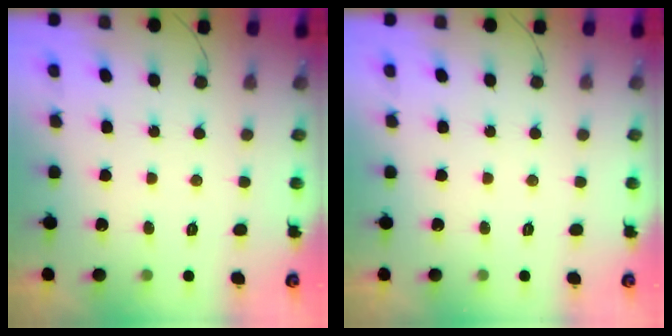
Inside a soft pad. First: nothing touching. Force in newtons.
{"total": 0.0}